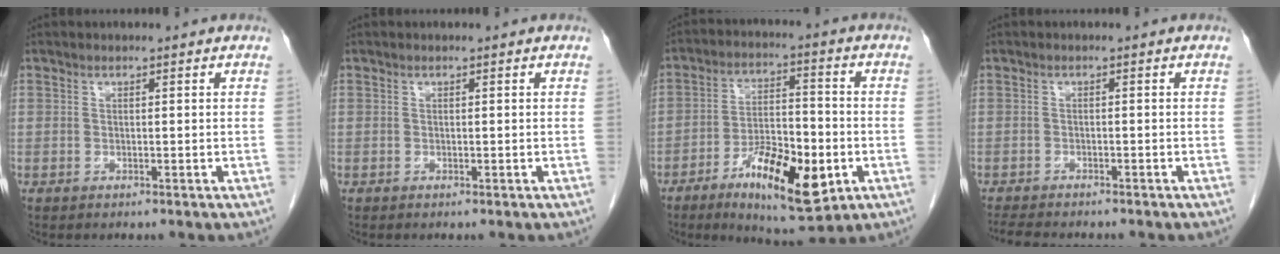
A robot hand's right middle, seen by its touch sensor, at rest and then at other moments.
{"total": 0.0}
{"total": 13.5, "force": [-5.6, 3.9, 11.6], "torque": [-0.200, -0.007, -0.085]}
{"total": 6.7, "force": [-5.9, 1.4, 2.9], "torque": [-0.048, -0.010, -0.087]}